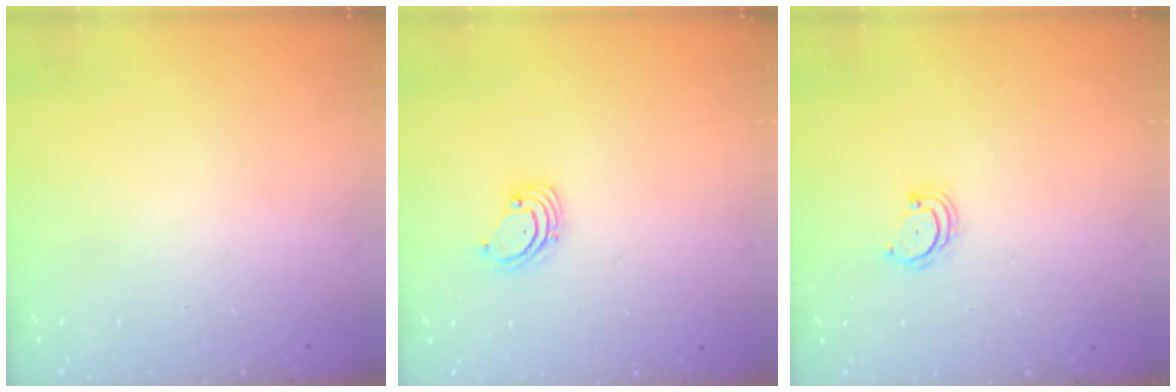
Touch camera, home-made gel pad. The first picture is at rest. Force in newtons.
{"total": 1.6, "press": 1.6, "slide": 0.1}
{"total": 2.8, "press": 2.8, "slide": 0.3}